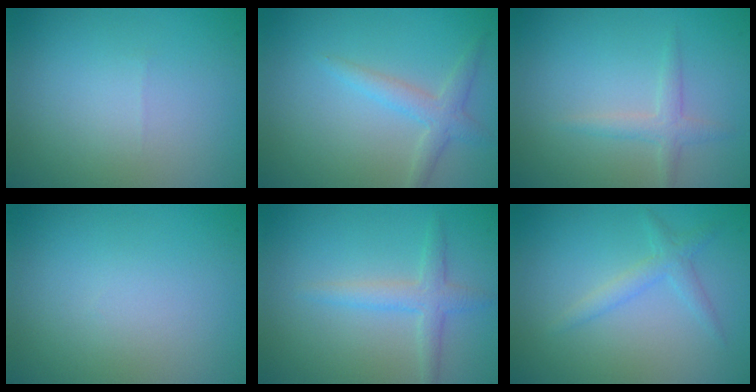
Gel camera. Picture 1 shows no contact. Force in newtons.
{"total": 2.4, "press": 2.4, "slide": 0.1}
{"total": 1.7, "press": 1.7, "slide": 0.1}
{"total": 0.0}
{"total": 2.4, "press": 2.4, "slide": 0.2}
{"total": 1.7, "press": 1.7, "slide": 0.1}